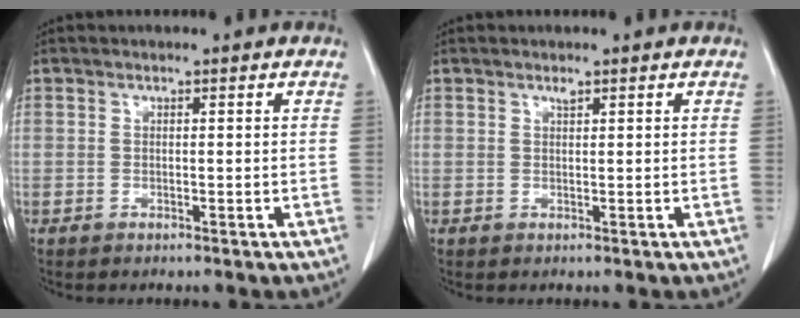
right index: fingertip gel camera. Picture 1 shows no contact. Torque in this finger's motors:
{"motor_torque": [0.04, 0.00, 0.02, 0.01]}